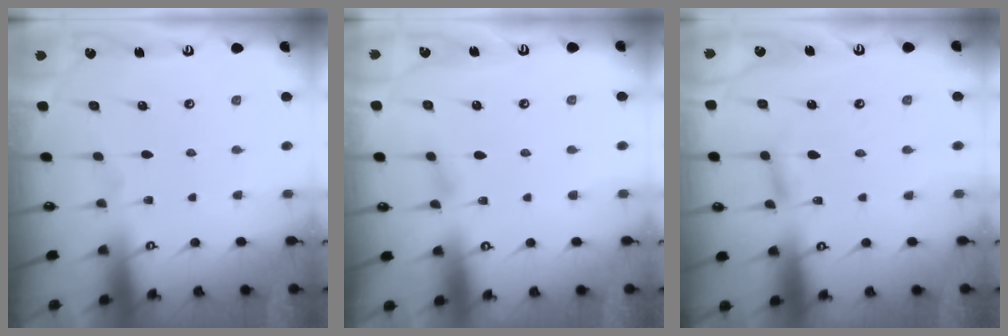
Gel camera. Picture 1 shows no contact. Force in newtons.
{"total": 3.5, "press": 3.5, "slide": 0.0}
{"total": 4.4, "press": 4.4, "slide": 0.3}